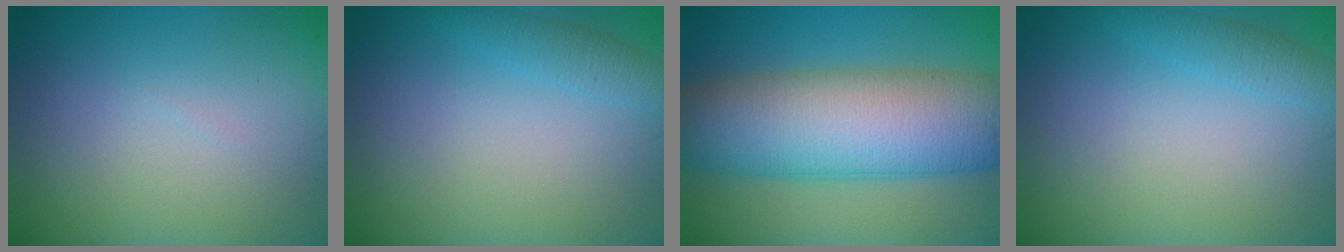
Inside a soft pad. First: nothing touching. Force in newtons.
{"total": 1.6, "press": 1.6, "slide": 0.1}
{"total": 11.7, "press": 11.7, "slide": 0.4}
{"total": 1.6, "press": 1.6, "slide": 0.1}